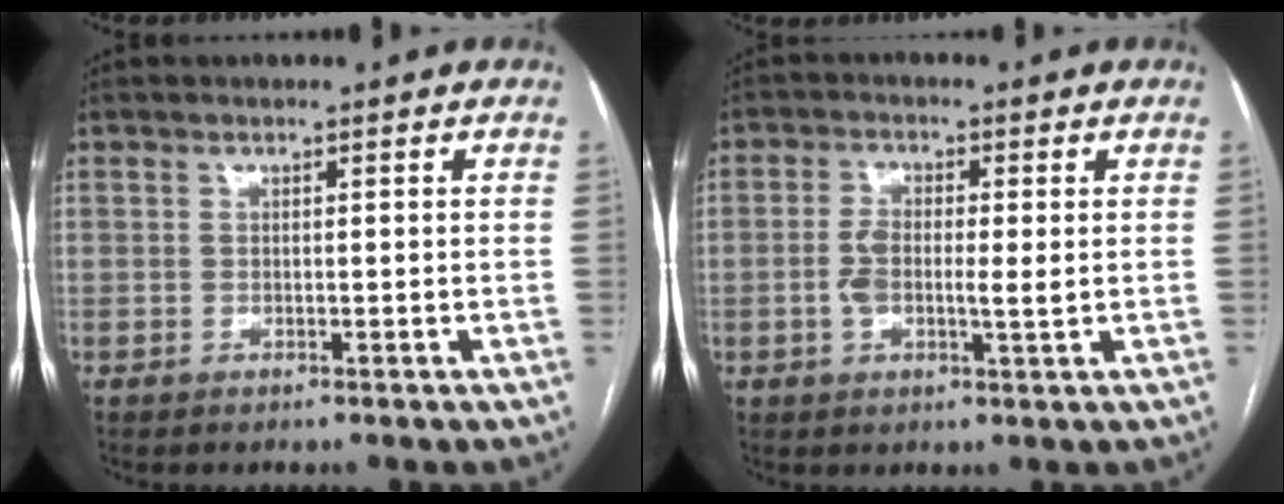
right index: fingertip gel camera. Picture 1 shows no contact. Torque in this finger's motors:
{"motor_torque": [0.12, 0.11, 0.06, 0.07]}